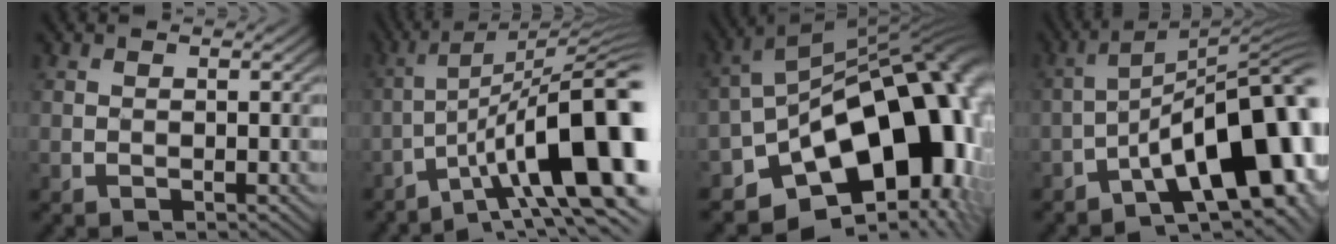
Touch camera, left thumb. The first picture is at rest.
{"total": 17.3, "force": [-5.6, 4.5, 15.7], "torque": [-0.211, 0.005, -0.082]}
{"total": 19.1, "force": [-7.0, 11.5, 13.5], "torque": [-0.175, -0.029, -0.102]}
{"total": 15.7, "force": [-6.3, 5.5, 13.3], "torque": [-0.191, 0.005, -0.113]}